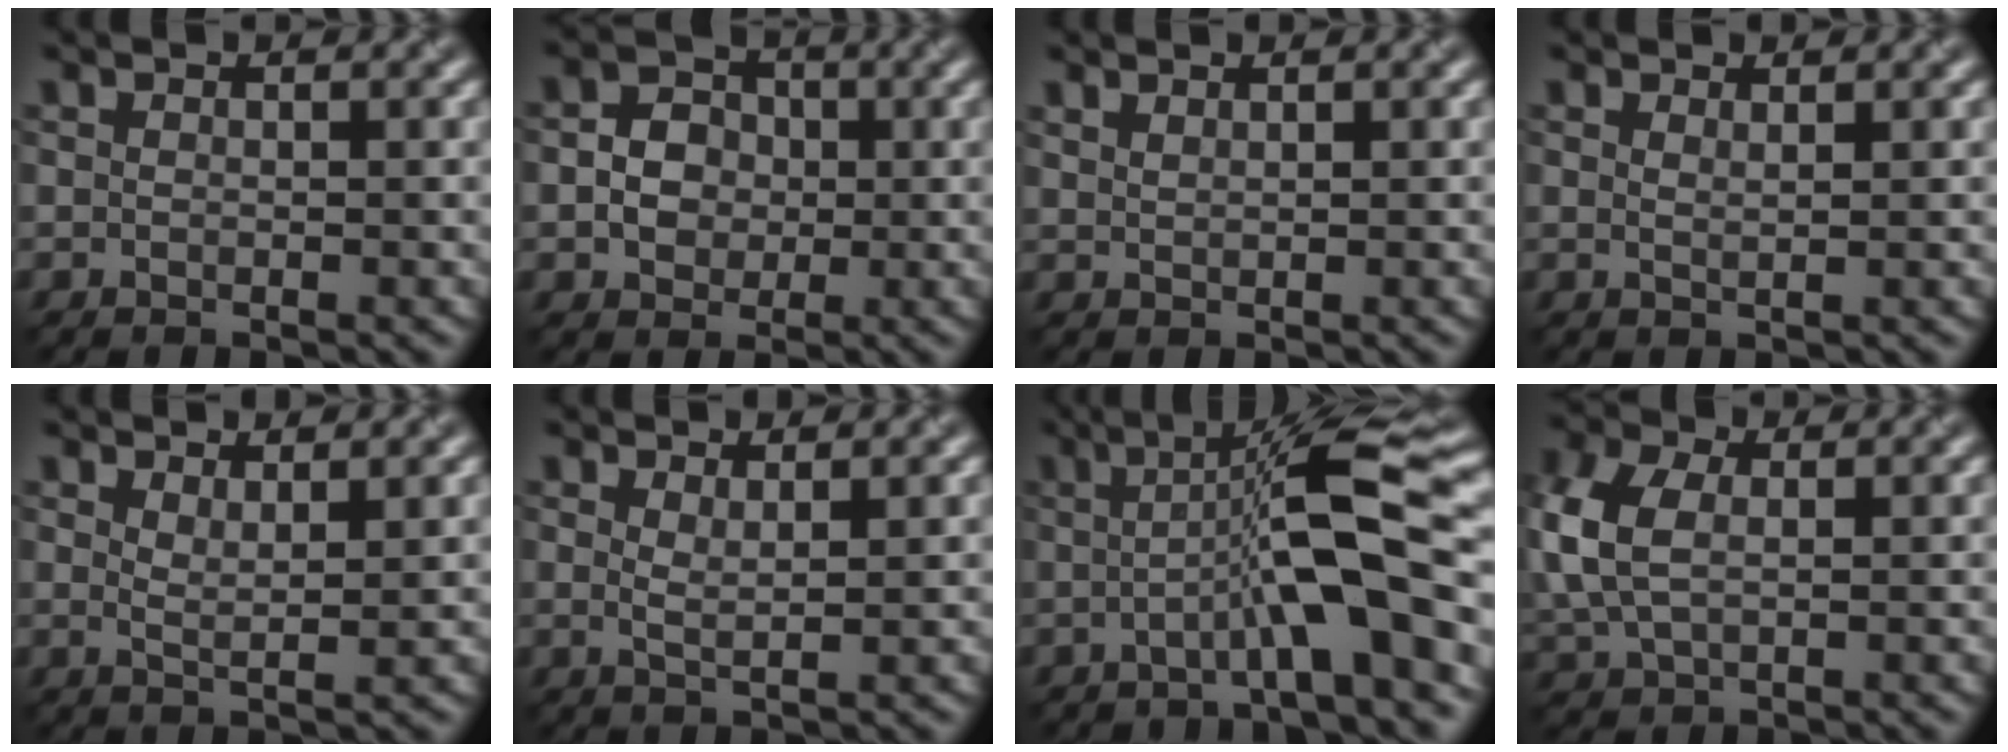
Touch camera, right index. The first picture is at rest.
{"total": 2.8, "force": [-0.8, 2.5, 1.1], "torque": [-0.018, 0.009, -0.009]}
{"total": 0.9, "force": [0.9, 0.1, 0.0], "torque": [0.004, -0.001, 0.016]}
{"total": 0.6, "force": [0.6, 0.1, 0.2], "torque": [0.003, 0.001, 0.010]}
{"total": 1.4, "force": [1.1, 0.2, 0.9], "torque": [-0.009, 0.000, 0.023]}
{"total": 0.9, "force": [0.6, 0.1, 0.6], "torque": [-0.010, 0.000, 0.015]}
{"total": 8.8, "force": [-1.6, 1.3, 8.6], "torque": [-0.112, 0.021, -0.030]}
{"total": 5.2, "force": [0.1, 3.6, 3.7], "torque": [-0.113, 0.008, 0.012]}